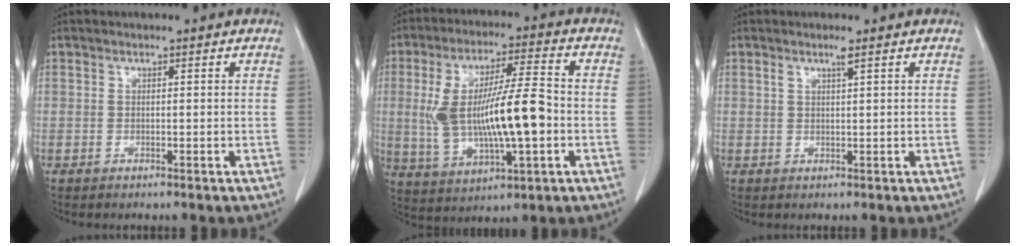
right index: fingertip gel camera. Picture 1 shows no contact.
{"total": 15.3, "force": [-1.2, 3.3, 14.9], "torque": [-0.295, 0.009, -0.012]}
{"total": 1.5, "force": [0.9, -0.2, 1.2], "torque": [-0.026, 0.002, 0.018]}